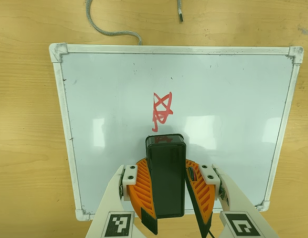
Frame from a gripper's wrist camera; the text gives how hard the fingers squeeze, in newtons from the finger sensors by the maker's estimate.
{"total": 9.9, "left": 10.2, "right": 9.5}